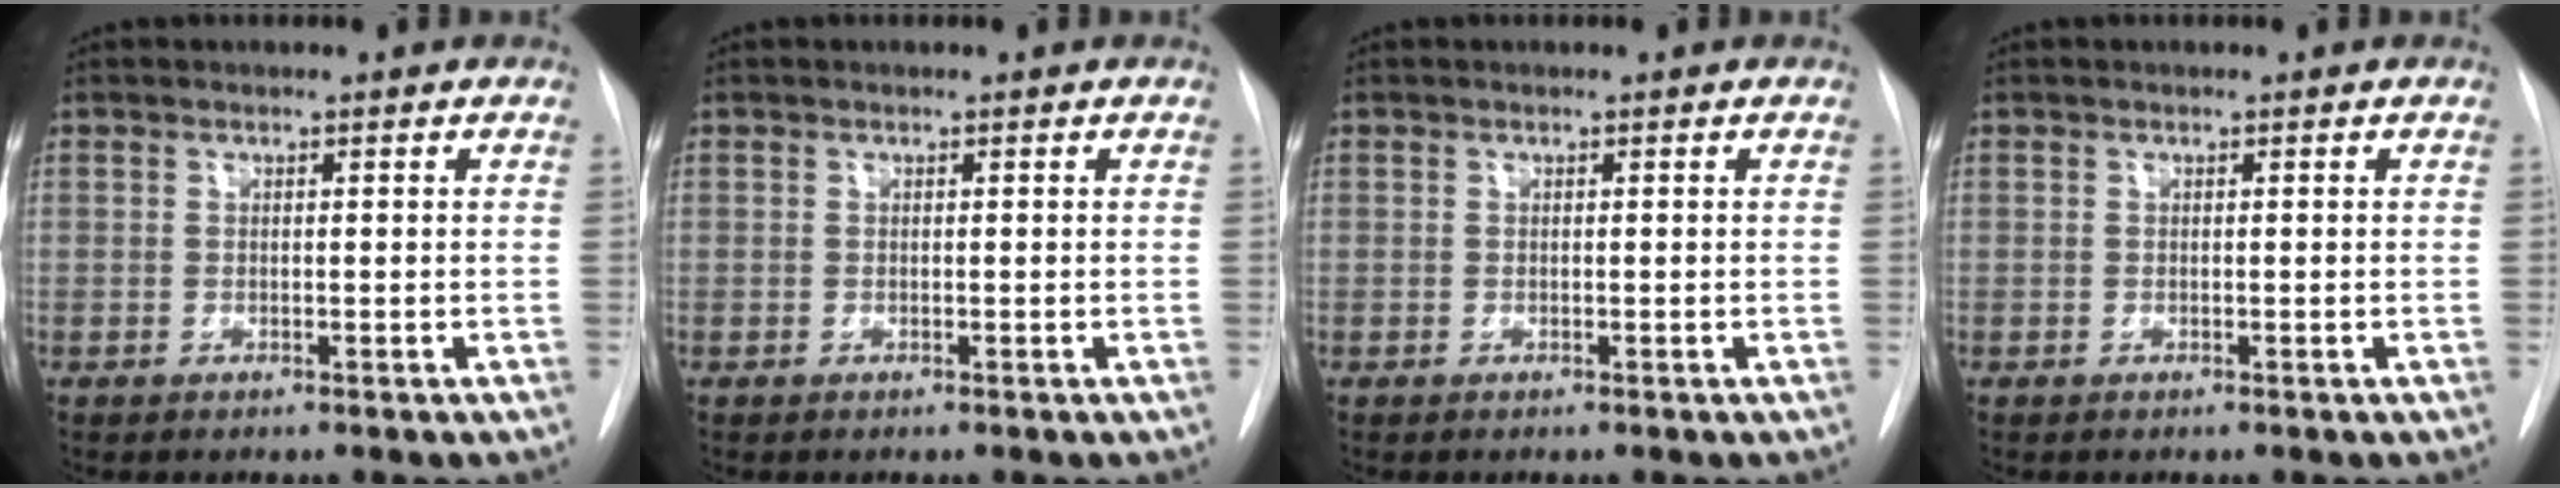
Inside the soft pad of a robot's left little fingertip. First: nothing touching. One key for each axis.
{"total": 0.0}
{"total": 0.0}
{"total": 0.0}